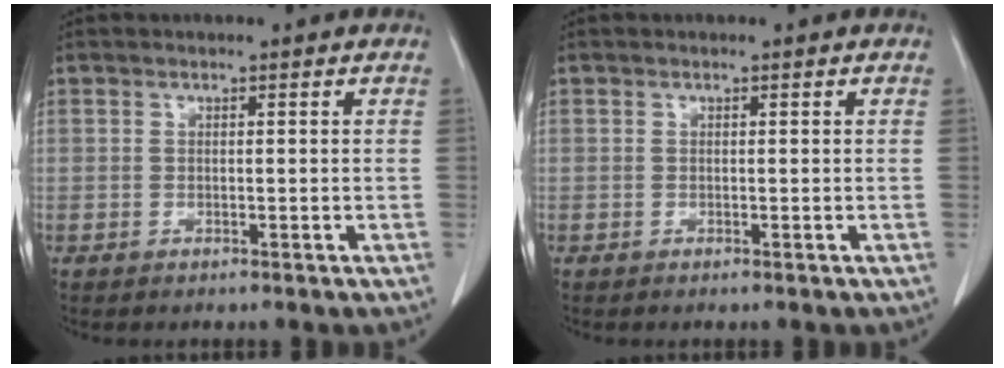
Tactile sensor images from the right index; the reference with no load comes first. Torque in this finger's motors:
{"motor_torque": [0.03, -0.05, 0.02, 0.01]}